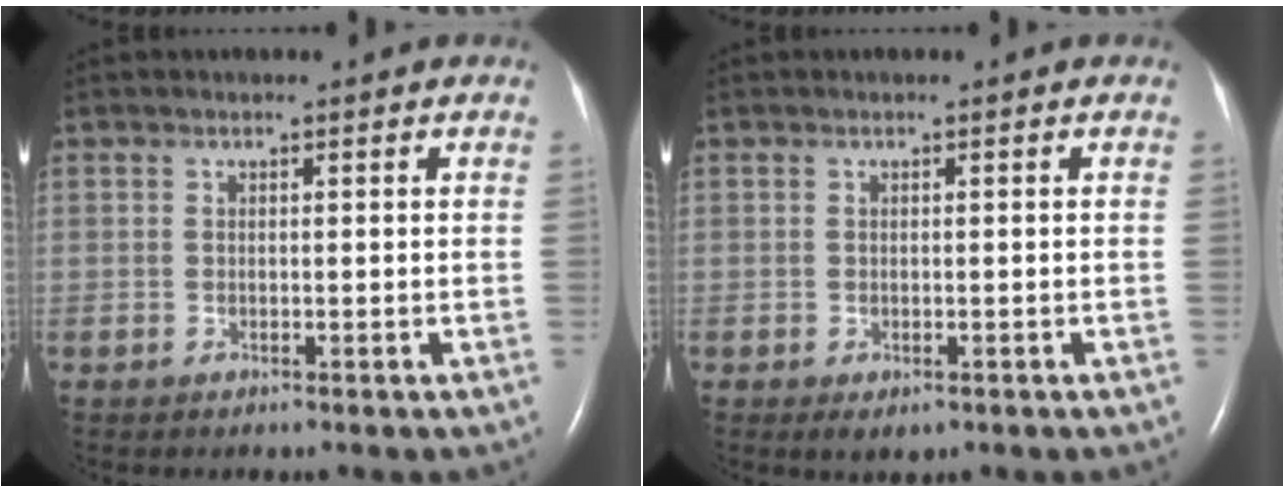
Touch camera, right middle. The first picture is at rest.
{"total": 1.7, "force": [-0.7, 0.9, 1.2], "torque": [-0.018, -0.003, -0.003]}